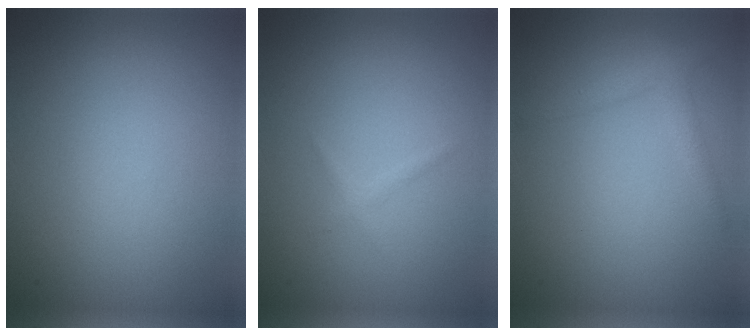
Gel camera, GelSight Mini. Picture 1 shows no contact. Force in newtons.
{"total": 0.6, "press": 0.6, "slide": 0.1}
{"total": 1.8, "press": 1.8, "slide": 0.1}